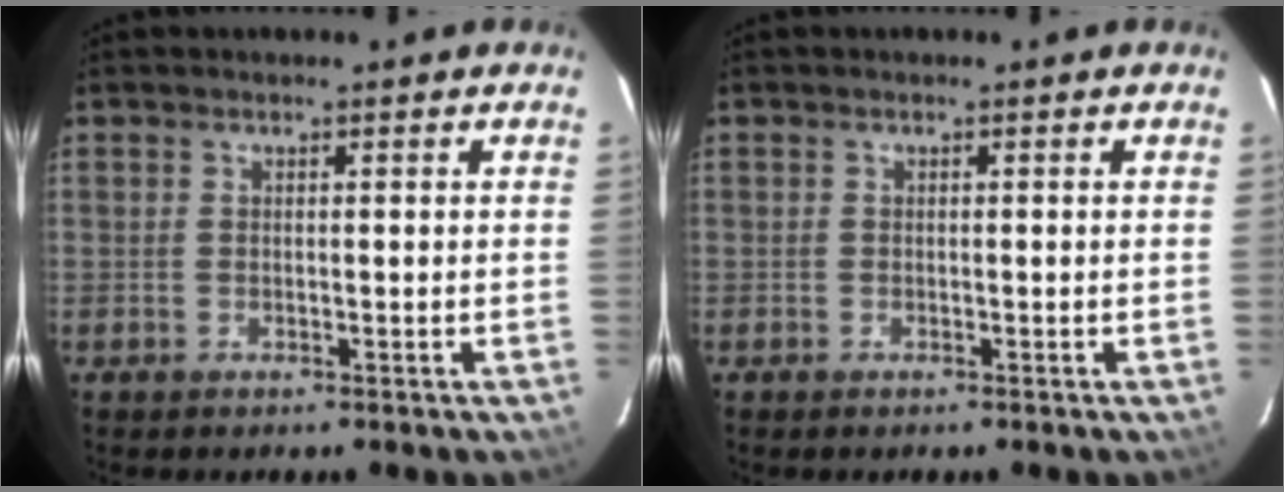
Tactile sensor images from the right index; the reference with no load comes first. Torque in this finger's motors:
{"motor_torque": [-0.41, -0.14, -0.79, -0.21]}